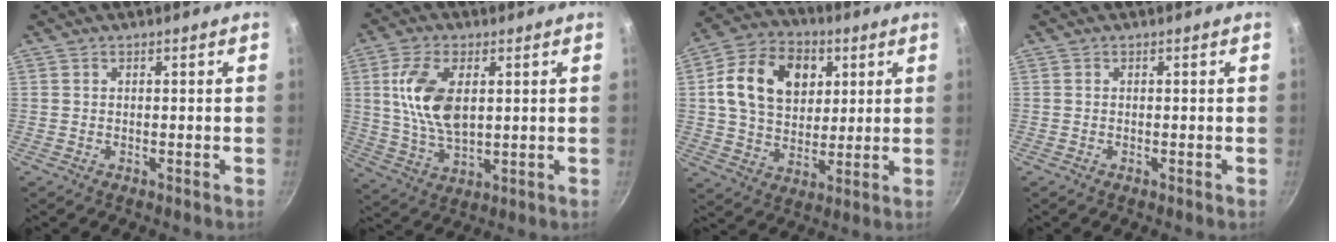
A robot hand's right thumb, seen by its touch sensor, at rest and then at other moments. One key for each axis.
{"total": 12.0, "fx": 2.6, "fy": 6.4, "fz": 9.9, "tx": -0.185, "ty": -0.010, "tz": 0.053}
{"total": 16.8, "fx": 4.6, "fy": 12.4, "fz": 10.4, "tx": -0.154, "ty": 0.000, "tz": 0.068}
{"total": 0.0}